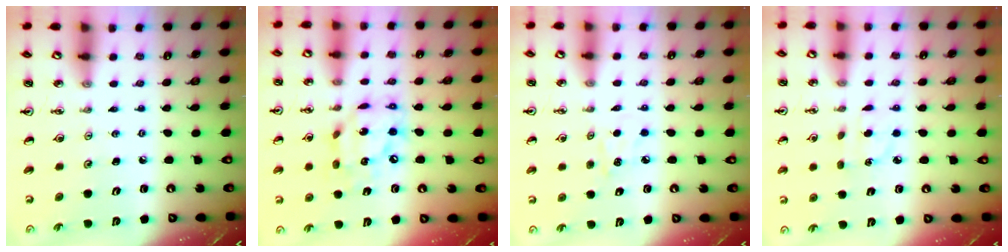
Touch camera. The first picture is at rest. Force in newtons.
{"total": 14.4, "press": 14.3, "slide": 1.7}
{"total": 4.2, "press": 4.1, "slide": 0.6}
{"total": 4.4, "press": 4.4, "slide": 0.5}